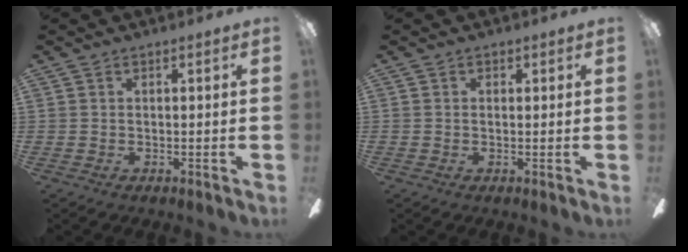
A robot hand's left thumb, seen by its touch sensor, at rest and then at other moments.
{"total": 0.8, "force": [0.3, 0.7, 0.2], "torque": [0.003, 0.000, 0.004]}